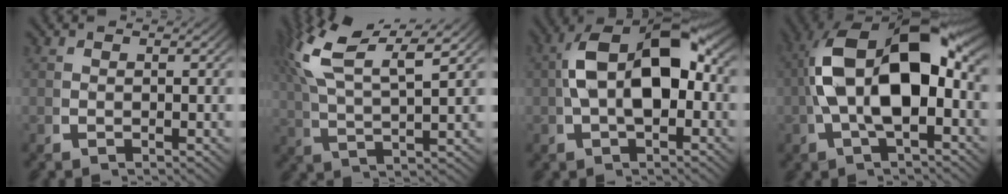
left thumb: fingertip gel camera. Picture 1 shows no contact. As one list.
[{"total": 9.3, "force": [4.5, 4.4, 6.8], "torque": [-0.137, 0.007, 0.072]}, {"total": 12.4, "force": [1.1, 7.4, 10.0], "torque": [-0.177, -0.006, 0.020]}, {"total": 15.4, "force": [1.2, 8.8, 12.6], "torque": [-0.235, -0.012, 0.021]}]